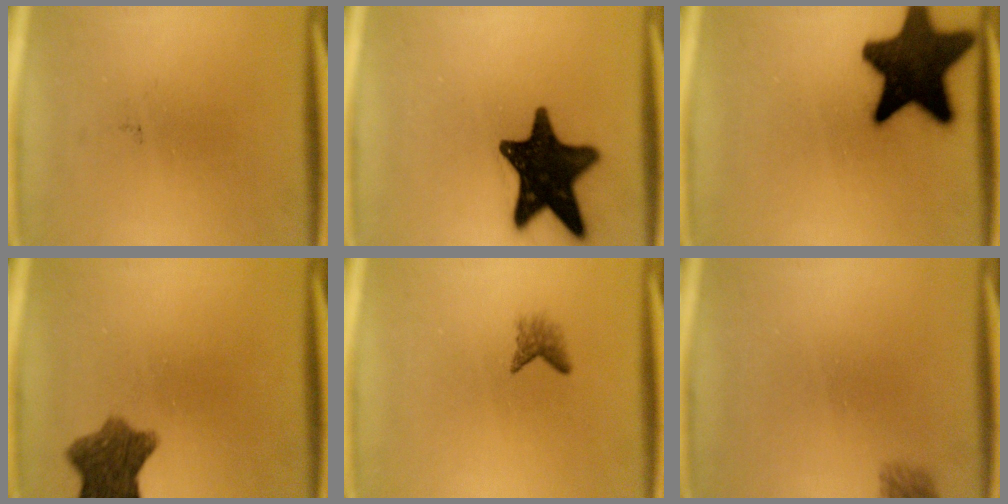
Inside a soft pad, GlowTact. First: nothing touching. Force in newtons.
{"total": 17.5}
{"total": 18.6}
{"total": 8.2}
{"total": 1.6}
{"total": 1.6}